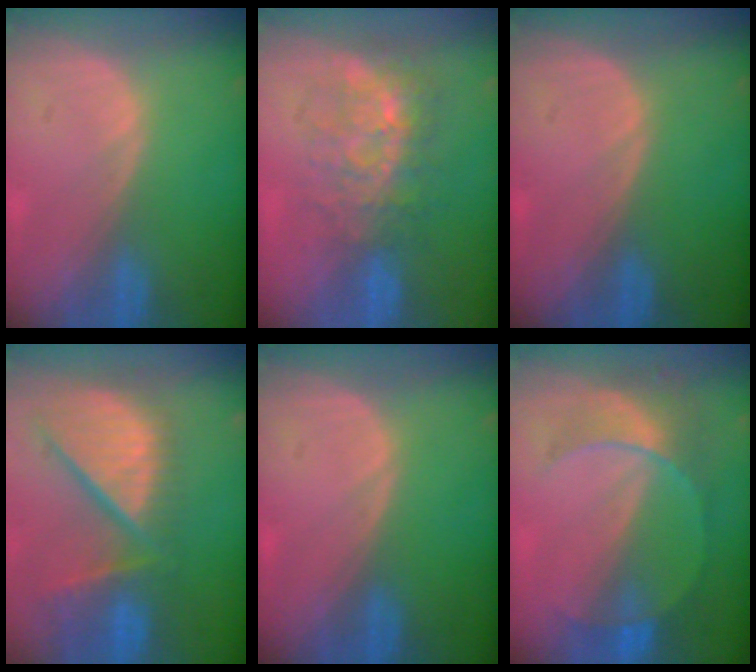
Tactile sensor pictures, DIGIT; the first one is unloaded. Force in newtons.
{"total": 8.7, "press": 7.5, "slide": 4.4}
{"total": 0.0}
{"total": 13.1, "press": 11.0, "slide": 7.1}
{"total": 0.0}
{"total": 7.5, "press": 6.6, "slide": 3.6}